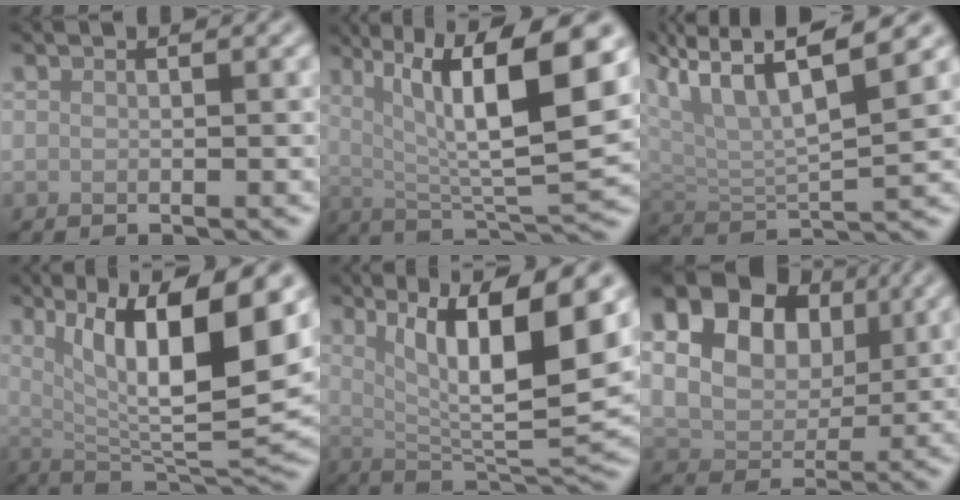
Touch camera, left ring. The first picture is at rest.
{"total": 11.6, "force": [4.0, 2.8, 10.5], "torque": [-0.166, 0.001, 0.073]}
{"total": 7.9, "force": [5.1, 1.6, 5.8], "torque": [-0.113, 0.010, 0.096]}
{"total": 13.4, "force": [4.8, 3.8, 11.9], "torque": [-0.177, -0.010, 0.085]}
{"total": 12.0, "force": [4.6, 3.0, 10.7], "torque": [-0.159, -0.004, 0.083]}
{"total": 21.7, "force": [9.0, 16.9, 10.3], "torque": [-0.238, 0.036, 0.143]}